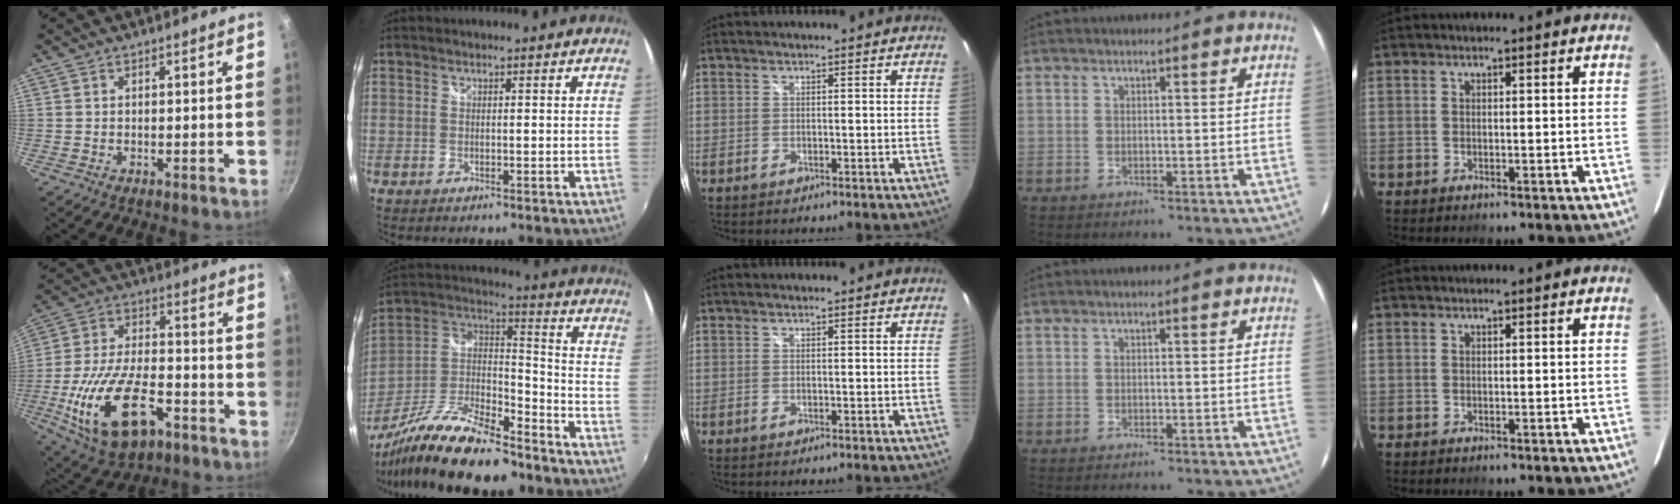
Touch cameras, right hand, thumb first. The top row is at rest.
{"thumb": {"total": 20.0, "force": [-7.9, 10.3, 15.2], "torque": [-0.285, 0.026, -0.136]}, "index": {"total": 22.7, "force": [-16.6, 6.8, 14.0], "torque": [-0.282, -0.018, -0.285]}}